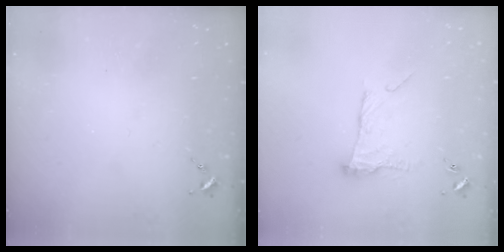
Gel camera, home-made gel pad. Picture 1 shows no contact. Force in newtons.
{"total": 12.3, "press": 12.3, "slide": 0.8}